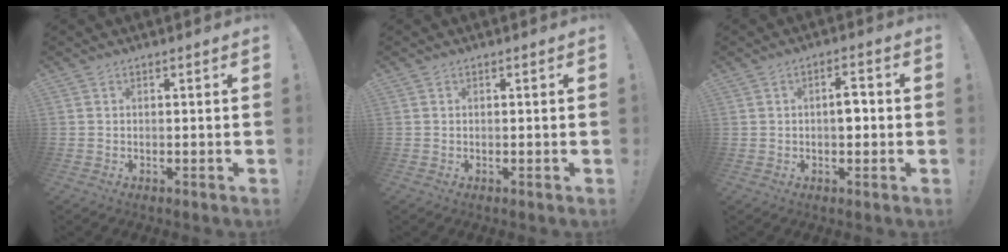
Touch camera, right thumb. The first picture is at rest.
{"total": 0.0}
{"total": 4.4, "force": [0.1, 2.7, 3.5], "torque": [-0.042, 0.005, -0.005]}